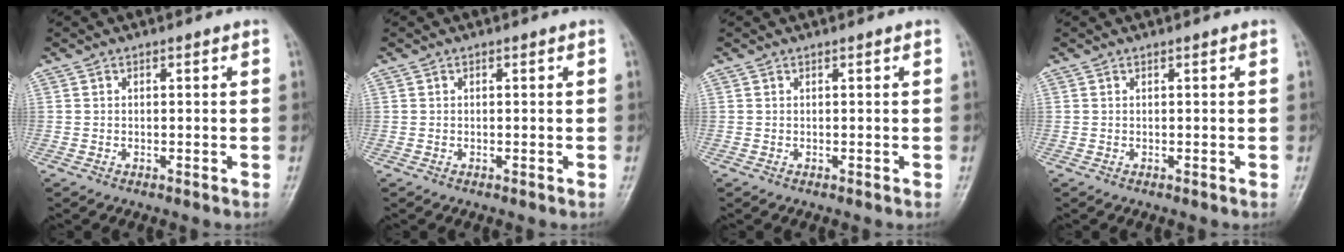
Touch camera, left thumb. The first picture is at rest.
{"total": 0.0}
{"total": 0.0}
{"total": 0.0}